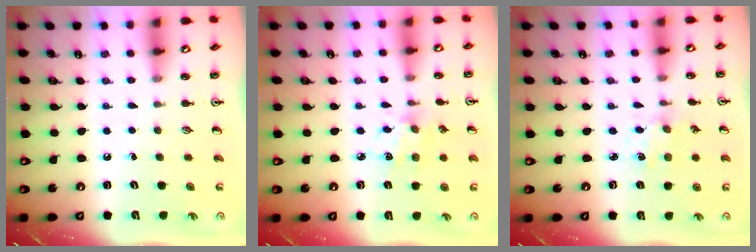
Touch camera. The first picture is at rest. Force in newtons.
{"total": 5.3, "press": 5.3, "slide": 0.3}
{"total": 0.0}